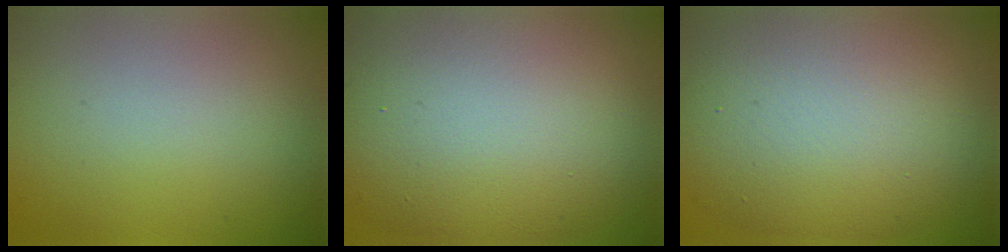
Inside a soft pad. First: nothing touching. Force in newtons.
{"total": 13.5, "press": 13.5, "slide": 0.5}
{"total": 11.1, "press": 11.1, "slide": 0.8}